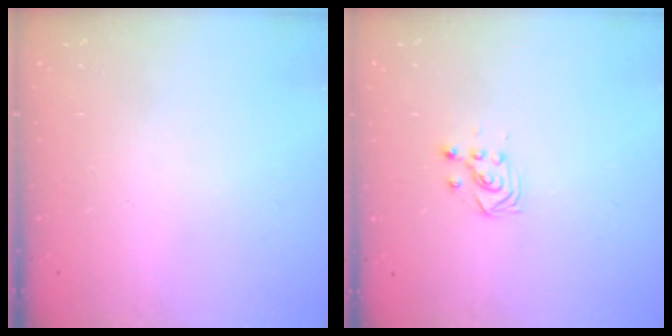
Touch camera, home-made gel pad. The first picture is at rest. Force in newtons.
{"total": 2.7, "press": 2.7, "slide": 0.3}